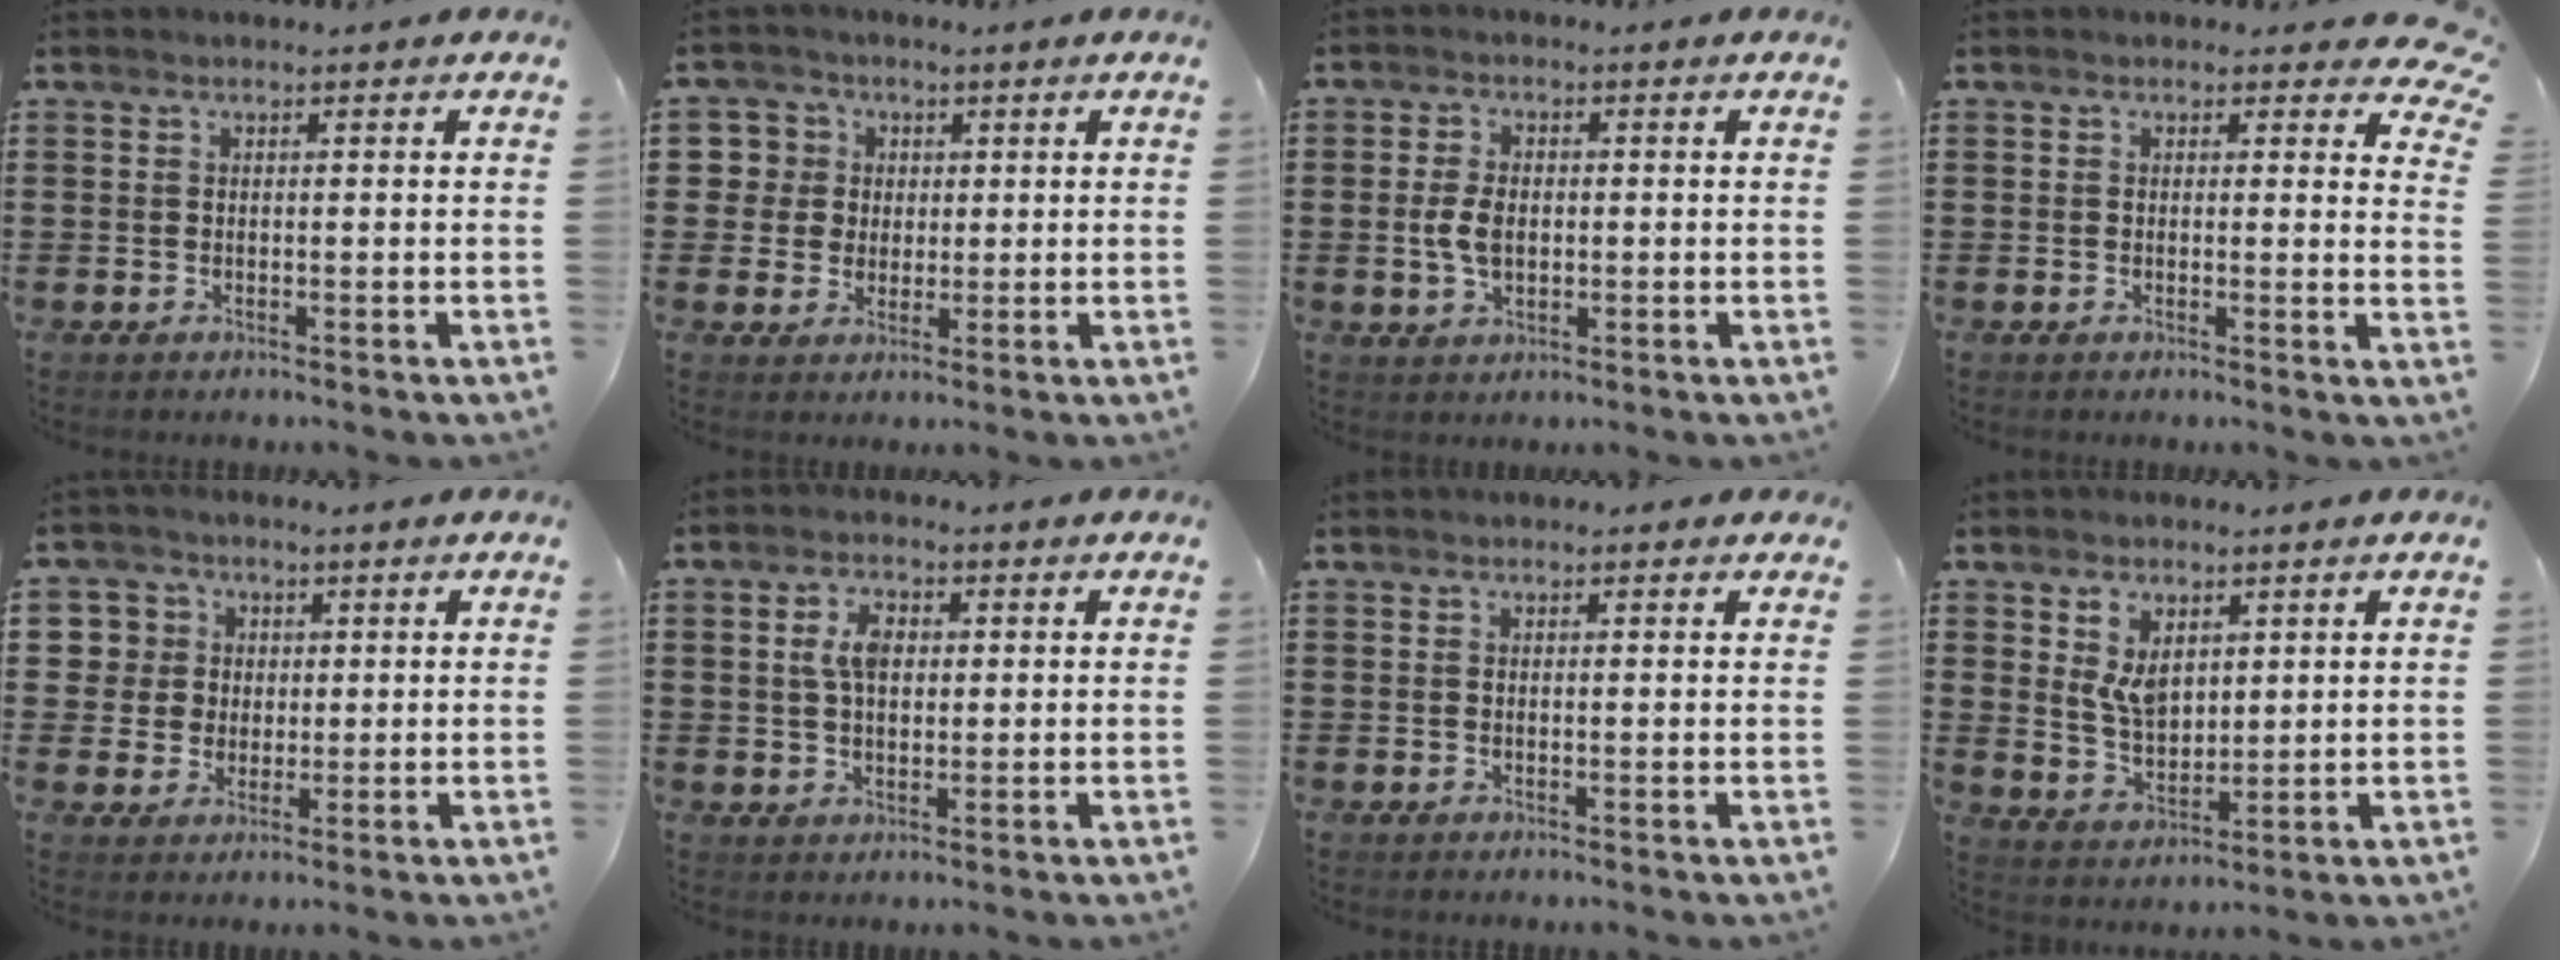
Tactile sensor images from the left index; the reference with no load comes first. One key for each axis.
{"total": 5.4, "fx": 1.5, "fy": 5.2, "fz": 0.2, "tx": -0.018, "ty": 0.007, "tz": 0.023}
{"total": 4.4, "fx": -0.1, "fy": 2.7, "fz": 3.5, "tx": -0.090, "ty": 0.000, "tz": -0.009}
{"total": 2.3, "fx": 1.8, "fy": 1.1, "fz": 0.9, "tx": -0.011, "ty": -0.004, "tz": 0.029}
{"total": 5.6, "fx": 1.6, "fy": 5.3, "fz": 0.3, "tx": -0.029, "ty": 0.010, "tz": 0.028}
{"total": 4.3, "fx": 1.0, "fy": 2.4, "fz": 3.4, "tx": -0.074, "ty": 0.013, "tz": 0.016}
{"total": 0.6, "fx": 0.5, "fy": 0.3, "fz": 0.3, "tx": -0.006, "ty": 0.003, "tz": 0.008}
{"total": 5.2, "fx": 2.6, "fy": 3.3, "fz": 3.2, "tx": -0.064, "ty": 0.006, "tz": 0.046}